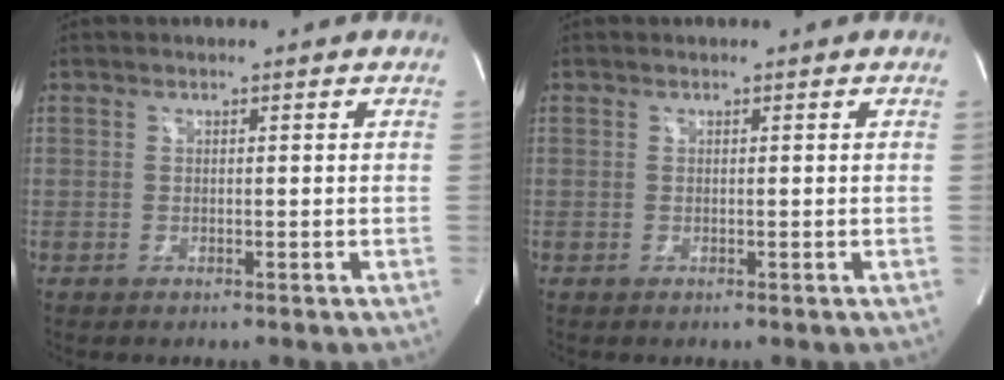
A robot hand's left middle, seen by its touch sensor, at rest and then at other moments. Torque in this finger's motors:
{"motor_torque": [0.02, -0.01, -0.10, 0.00]}